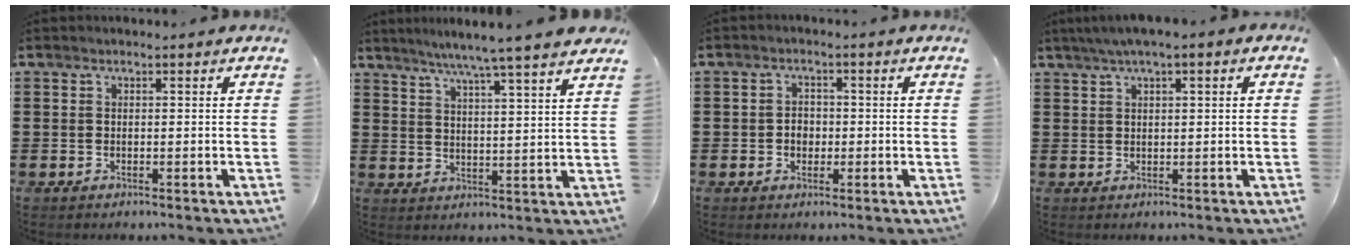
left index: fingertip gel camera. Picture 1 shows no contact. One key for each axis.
{"total": 6.0, "fx": 5.1, "fy": -1.4, "fz": 2.9, "tx": -0.072, "ty": -0.029, "tz": 0.085}
{"total": 2.2, "fx": -0.4, "fy": 1.8, "fz": 1.1, "tx": -0.026, "ty": 0.004, "tz": -0.011}
{"total": 1.9, "fx": 0.4, "fy": 0.3, "fz": 1.8, "tx": -0.031, "ty": 0.004, "tz": 0.005}